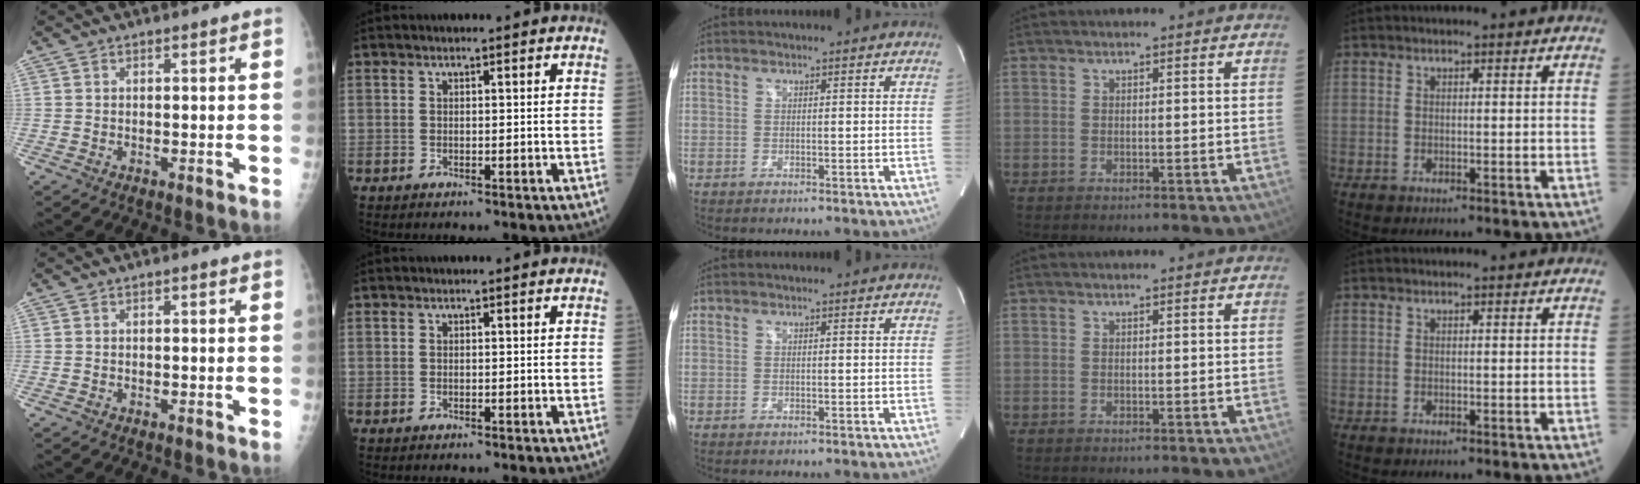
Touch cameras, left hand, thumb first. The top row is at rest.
{}